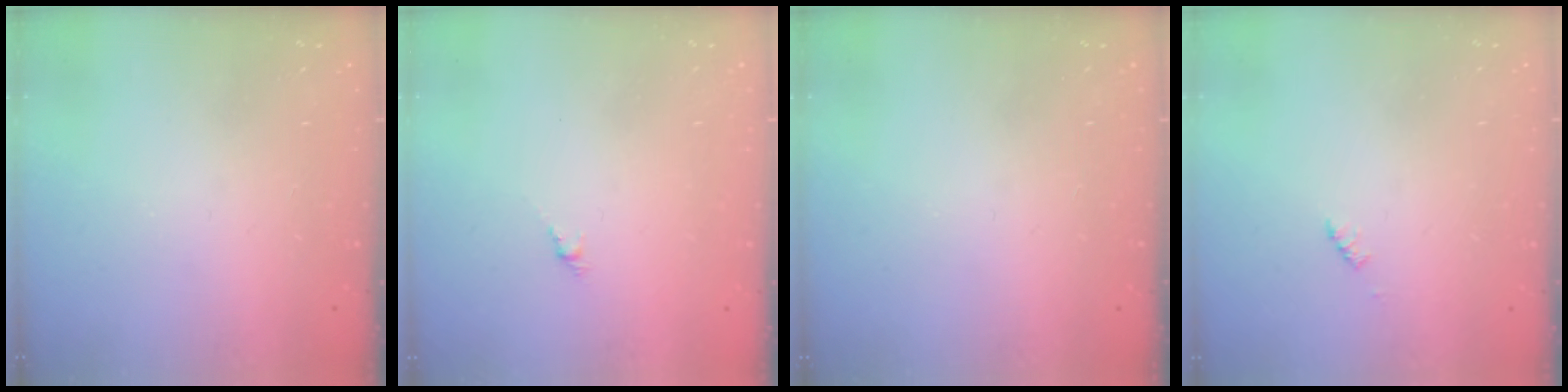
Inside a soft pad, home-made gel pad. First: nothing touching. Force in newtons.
{"total": 1.9, "press": 1.8, "slide": 0.7}
{"total": 0.0}
{"total": 0.9, "press": 0.9, "slide": 0.2}